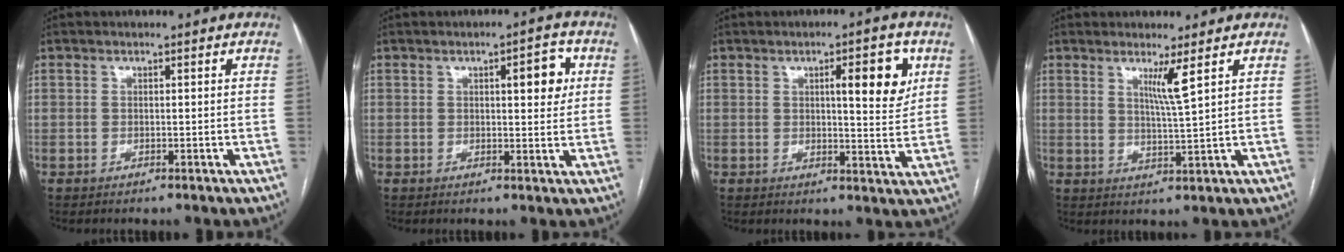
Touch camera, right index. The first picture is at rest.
{"total": 4.9, "force": [1.6, 1.5, 4.4], "torque": [-0.056, 0.005, 0.019]}
{"total": 7.5, "force": [2.8, 1.5, 6.8], "torque": [-0.091, -0.001, 0.035]}
{"total": 3.7, "force": [2.0, -1.2, 2.9], "torque": [-0.054, -0.017, 0.040]}